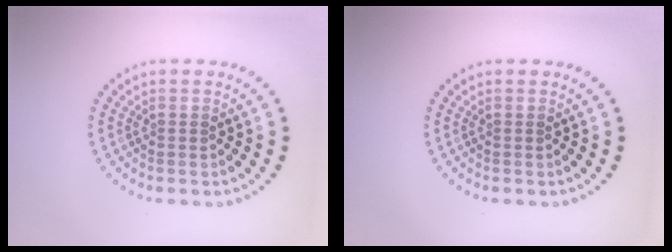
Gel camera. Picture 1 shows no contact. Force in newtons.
{"total": 0.0}